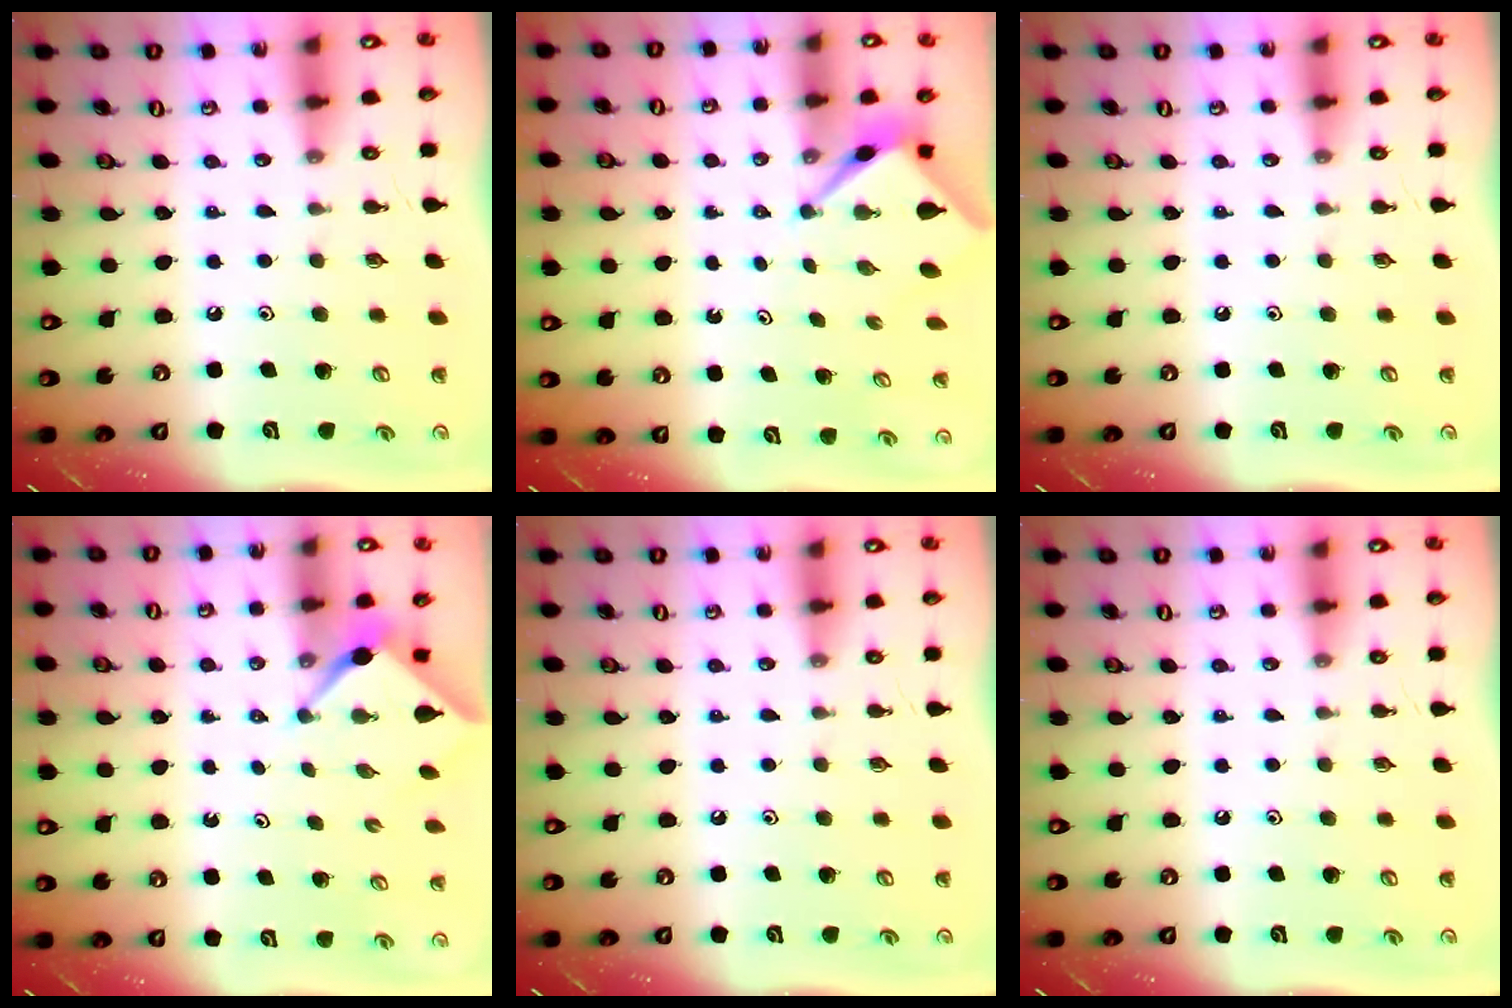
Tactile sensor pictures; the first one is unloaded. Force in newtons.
{"total": 2.6, "press": 2.6, "slide": 0.1}
{"total": 0.0}
{"total": 2.5, "press": 2.5, "slide": 0.3}
{"total": 0.0}
{"total": 0.0}